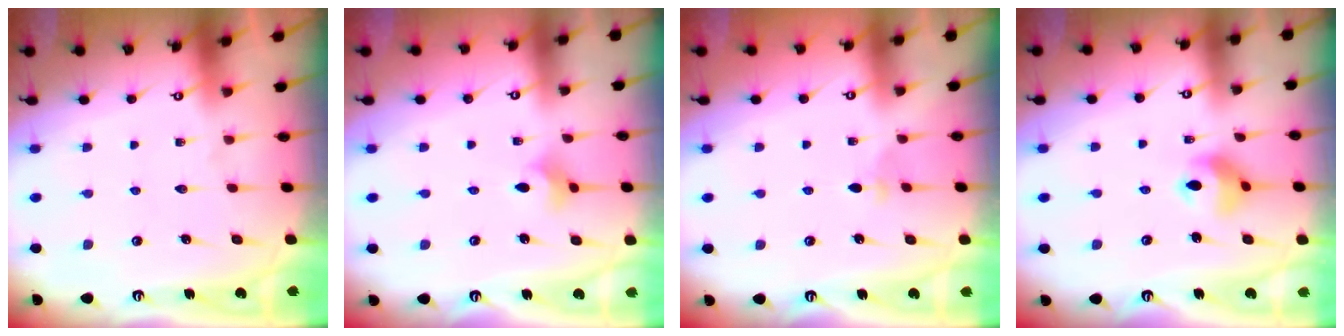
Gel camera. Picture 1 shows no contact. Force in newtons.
{"total": 4.2, "press": 4.1, "slide": 0.8}
{"total": 2.7, "press": 2.6, "slide": 0.6}
{"total": 9.8, "press": 9.4, "slide": 2.6}